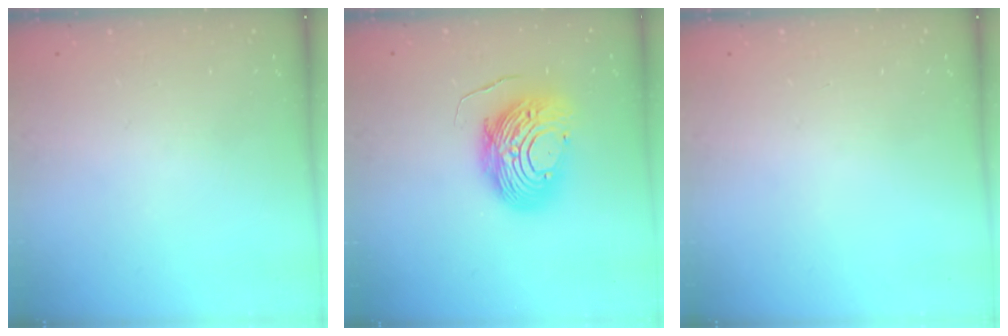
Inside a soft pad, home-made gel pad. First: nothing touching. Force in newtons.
{"total": 12.8, "press": 12.7, "slide": 1.1}
{"total": 0.0}